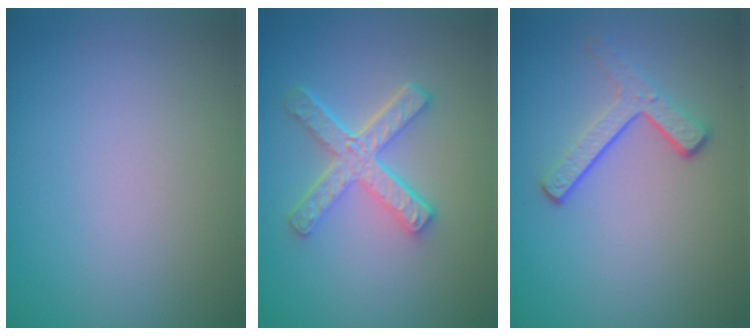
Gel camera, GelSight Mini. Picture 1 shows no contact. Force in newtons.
{"total": 4.9, "press": 3.5, "slide": 3.4}
{"total": 3.0, "press": 2.2, "slide": 2.0}